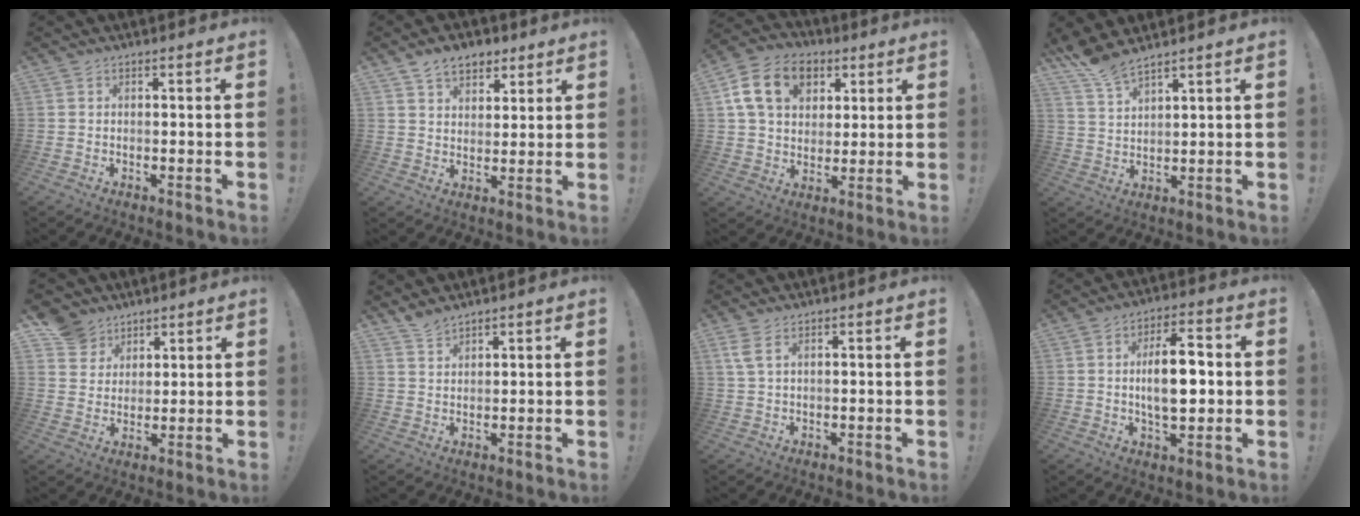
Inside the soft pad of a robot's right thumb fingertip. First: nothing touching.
{"total": 8.1, "force": [5.3, 5.3, 3.1], "torque": [-0.046, -0.019, 0.100]}
{"total": 16.2, "force": [6.2, 11.9, 9.0], "torque": [-0.138, -0.013, 0.121]}
{"total": 6.8, "force": [6.1, 0.8, 2.9], "torque": [-0.070, -0.033, 0.115]}
{"total": 8.0, "force": [5.3, 6.0, 0.9], "torque": [-0.019, -0.039, 0.106]}
{"total": 3.3, "force": [3.0, 0.7, 1.3], "torque": [-0.026, -0.019, 0.056]}
{"total": 2.7, "force": [1.3, 0.7, 2.2], "torque": [-0.053, 0.002, 0.027]}
{"total": 12.6, "force": [0.1, 6.1, 11.0], "torque": [-0.185, 0.005, -0.004]}